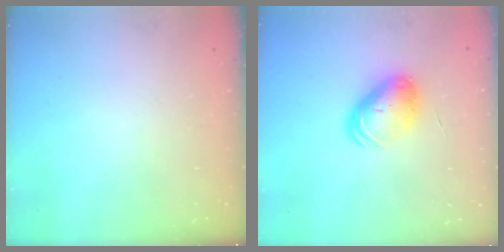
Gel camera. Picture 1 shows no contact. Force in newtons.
{"total": 8.5, "press": 8.5, "slide": 0.2}